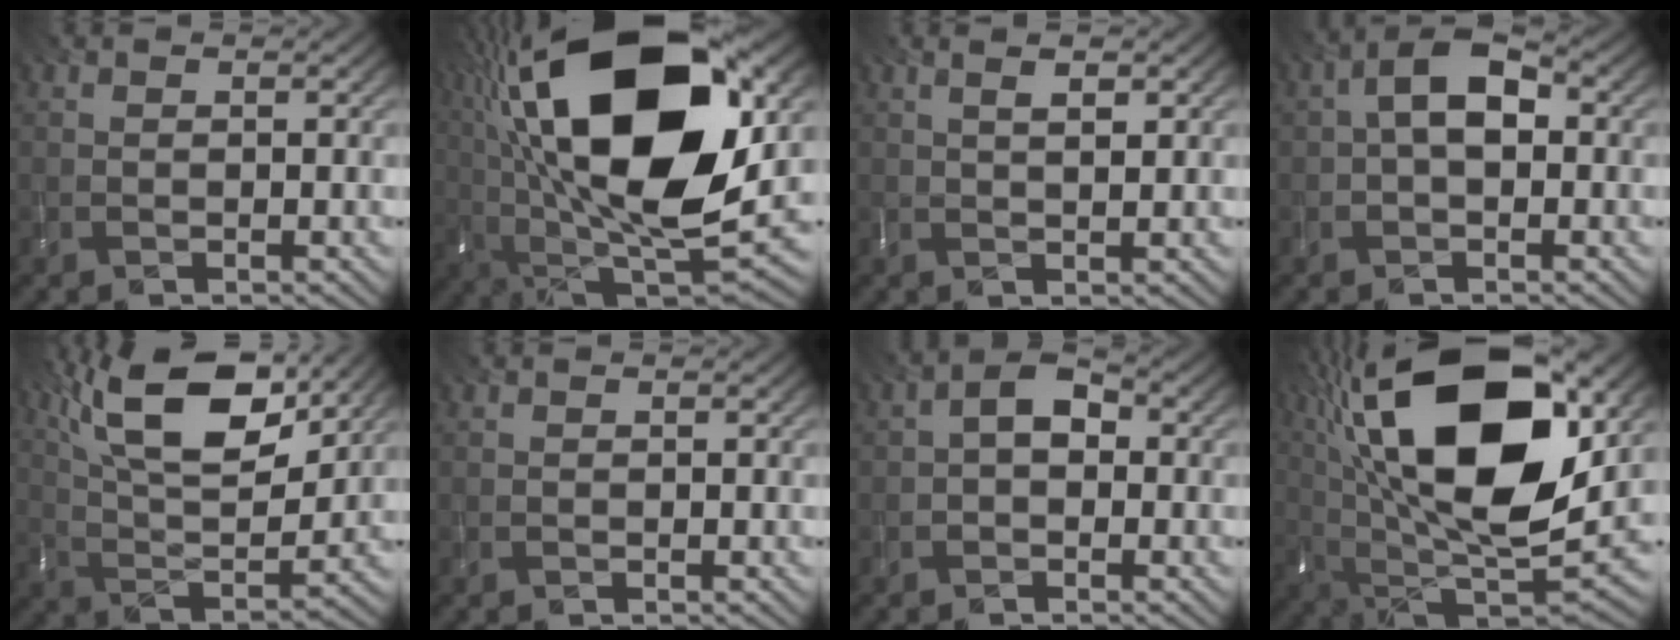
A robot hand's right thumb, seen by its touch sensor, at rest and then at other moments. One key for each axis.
{"total": 22.1, "fx": 5.7, "fy": 10.9, "fz": 18.4, "tx": -0.384, "ty": 0.026, "tz": 0.096}
{"total": 2.4, "fx": 0.9, "fy": 0.3, "fz": 2.2, "tx": -0.028, "ty": 0.000, "tz": 0.014}
{"total": 5.0, "fx": -0.3, "fy": 2.7, "fz": 4.1, "tx": -0.072, "ty": 0.011, "tz": -0.012}
{"total": 16.2, "fx": 9.1, "fy": 6.0, "fz": 12.0, "tx": -0.237, "ty": 0.014, "tz": 0.152}
{"total": 0.0}
{"total": 2.9, "fx": -0.7, "fy": 1.8, "fz": 2.1, "tx": -0.031, "ty": 0.009, "tz": -0.022}
{"total": 21.2, "fx": 7.8, "fy": 10.1, "fz": 17.0, "tx": -0.337, "ty": 0.036, "tz": 0.128}